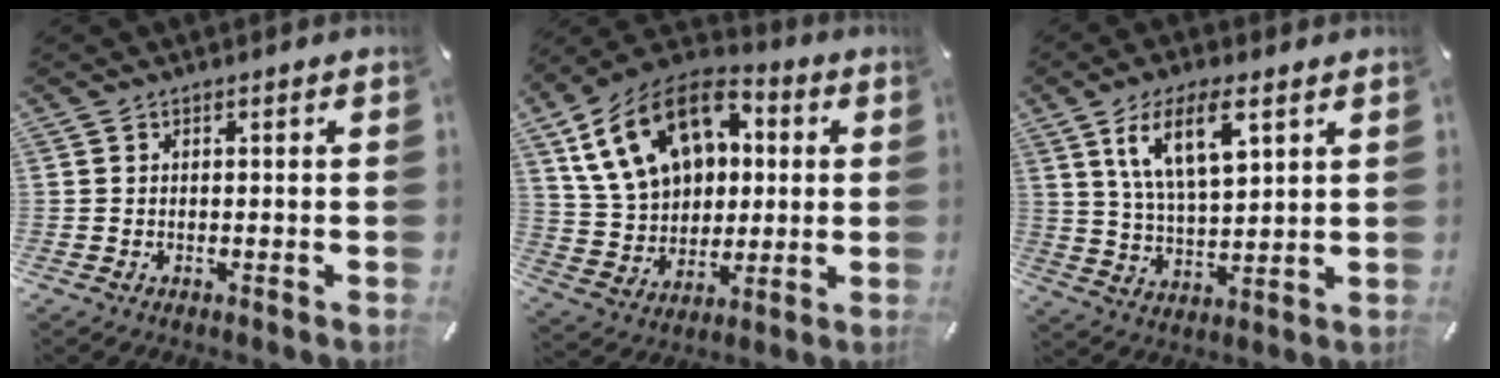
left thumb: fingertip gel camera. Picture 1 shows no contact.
{"total": 19.7, "force": [6.7, 14.5, 11.4], "torque": [-0.232, -0.016, 0.126]}
{"total": 12.6, "force": [6.6, 5.2, 9.4], "torque": [-0.186, -0.008, 0.116]}